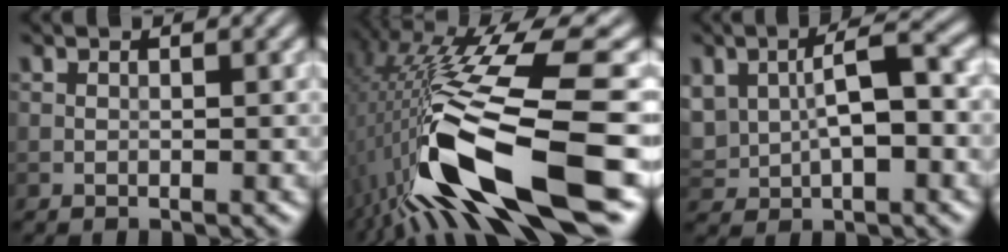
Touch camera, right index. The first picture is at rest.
{"total": 15.0, "force": [-4.8, 3.5, 13.8], "torque": [-0.264, 0.001, -0.071]}
{"total": 7.2, "force": [0.5, 4.0, 6.0], "torque": [-0.120, 0.010, 0.007]}